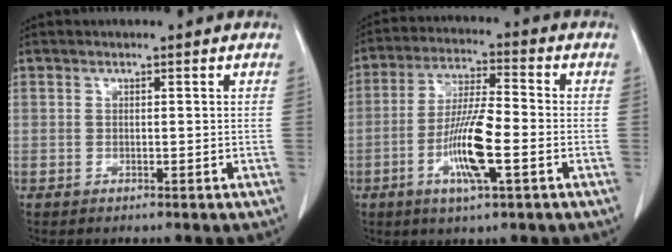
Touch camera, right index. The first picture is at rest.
{"total": 10.5, "force": [-3.3, 1.3, 9.8], "torque": [-0.188, -0.006, -0.062]}